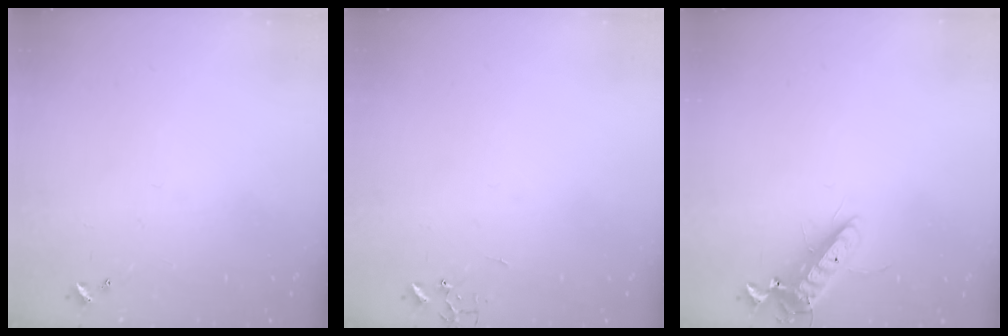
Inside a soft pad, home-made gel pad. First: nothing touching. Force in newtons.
{"total": 0.0}
{"total": 13.1, "press": 12.9, "slide": 2.5}